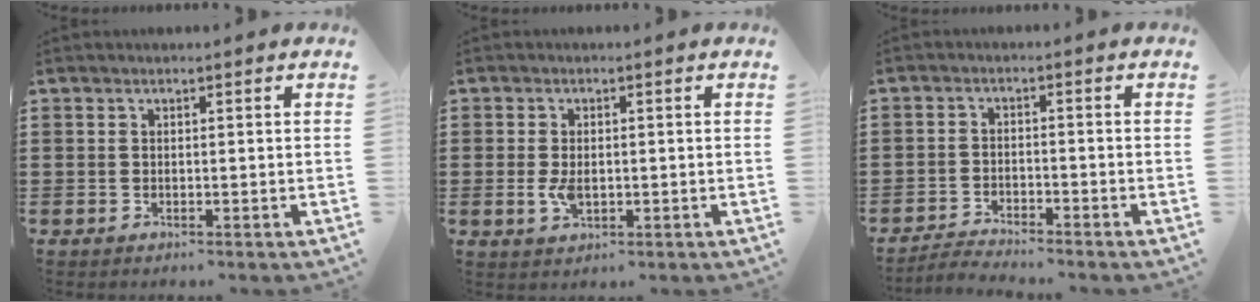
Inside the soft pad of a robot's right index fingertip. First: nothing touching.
{"total": 3.1, "force": [-0.3, 1.5, 2.6], "torque": [-0.065, -0.006, -0.009]}
{"total": 2.7, "force": [-2.7, 0.0, -0.1], "torque": [-0.003, 0.001, -0.057]}